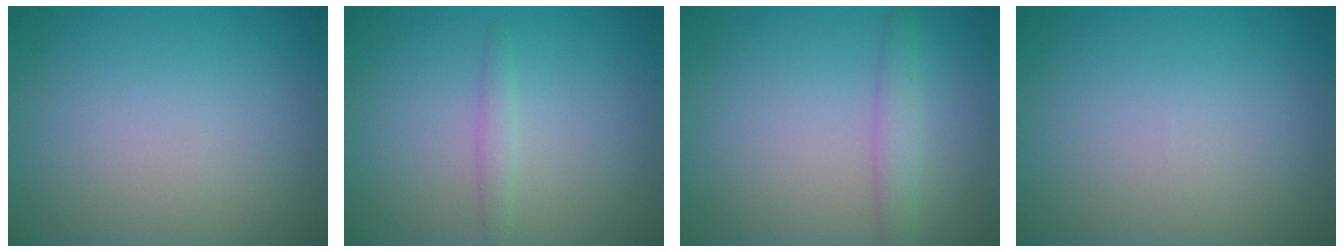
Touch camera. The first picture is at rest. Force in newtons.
{"total": 1.1, "press": 1.1, "slide": 0.0}
{"total": 2.0, "press": 2.0, "slide": 0.1}
{"total": 0.0}